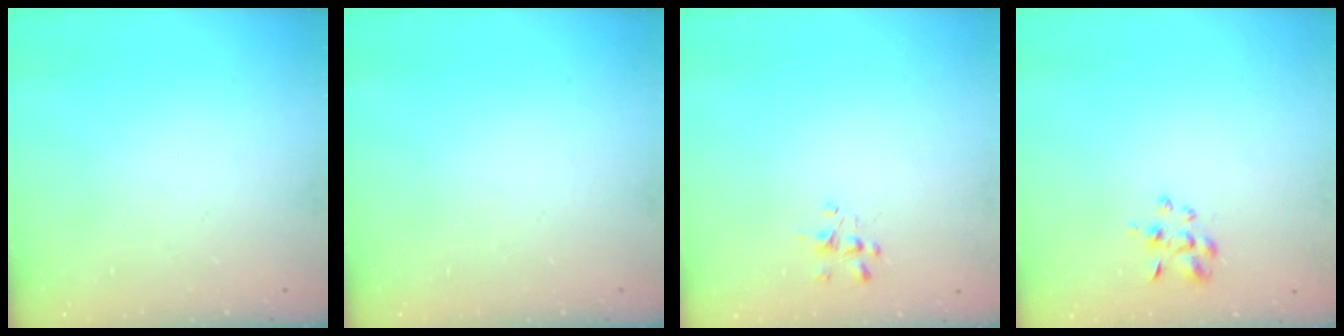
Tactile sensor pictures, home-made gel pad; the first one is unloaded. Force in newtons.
{"total": 0.0}
{"total": 1.2, "press": 1.1, "slide": 0.5}
{"total": 3.5, "press": 3.3, "slide": 1.2}